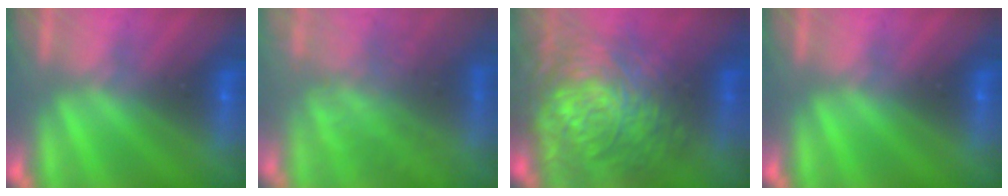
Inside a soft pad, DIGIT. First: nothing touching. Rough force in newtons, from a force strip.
{"total": 8.1}
{"total": 7.5}
{"total": 0.0}